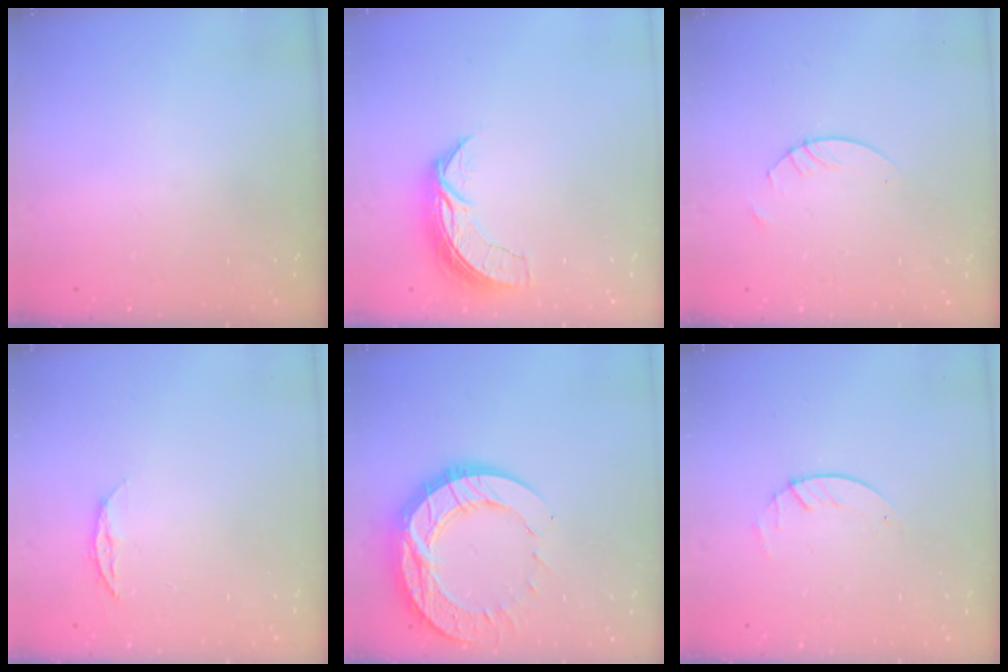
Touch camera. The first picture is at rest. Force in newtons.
{"total": 7.4, "press": 7.3, "slide": 0.5}
{"total": 2.4, "press": 2.4, "slide": 0.1}
{"total": 5.1, "press": 5.1, "slide": 0.7}
{"total": 19.4, "press": 19.4, "slide": 1.8}
{"total": 1.8, "press": 1.8, "slide": 0.2}